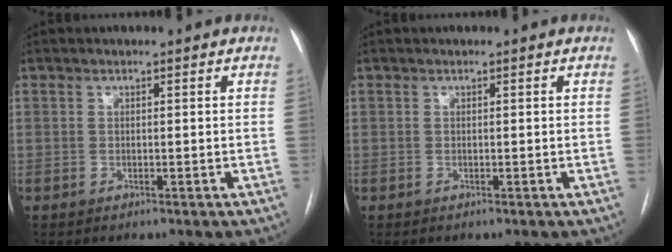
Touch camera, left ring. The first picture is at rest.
{"total": 0.0}